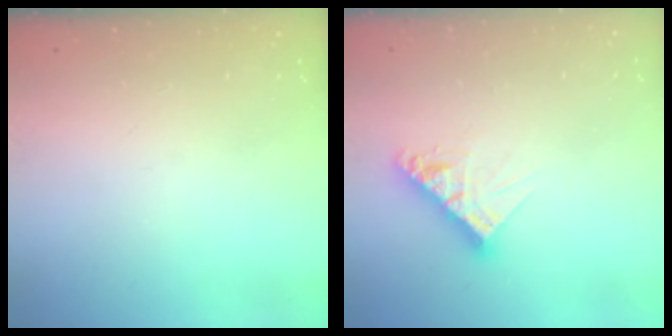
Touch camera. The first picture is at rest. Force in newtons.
{"total": 9.7, "press": 9.7, "slide": 0.8}